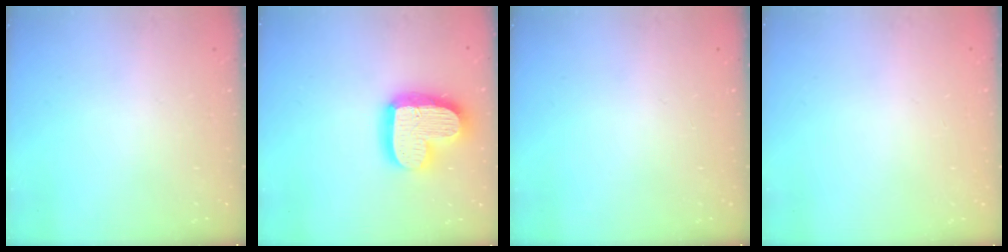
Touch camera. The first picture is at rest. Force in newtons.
{"total": 19.2, "press": 19.1, "slide": 1.4}
{"total": 0.0}
{"total": 0.8, "press": 0.4, "slide": 0.7}